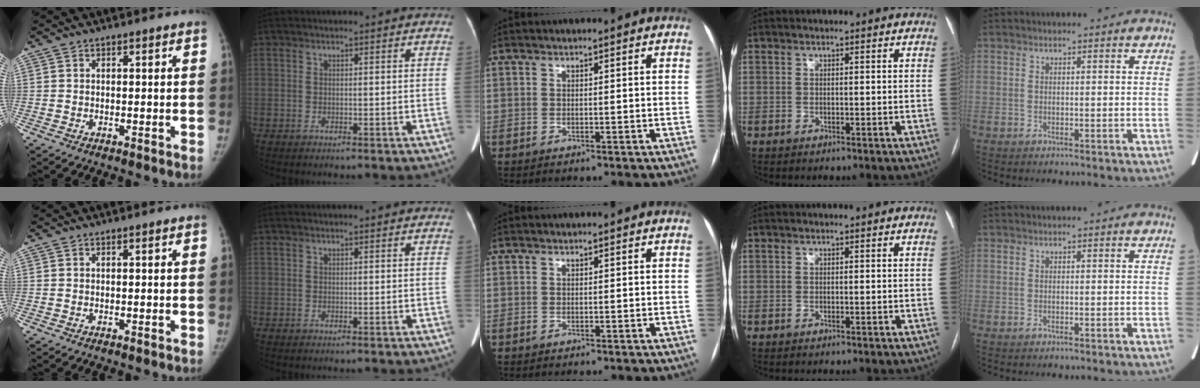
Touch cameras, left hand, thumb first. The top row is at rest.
{}